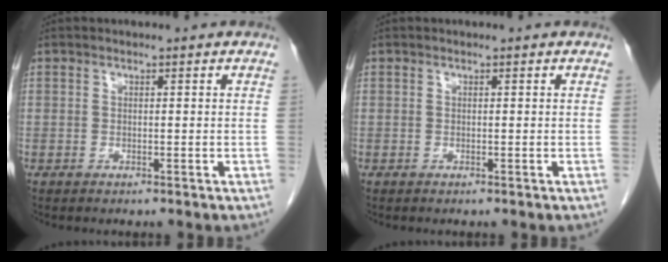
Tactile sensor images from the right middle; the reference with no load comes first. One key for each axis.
{"total": 0.0}